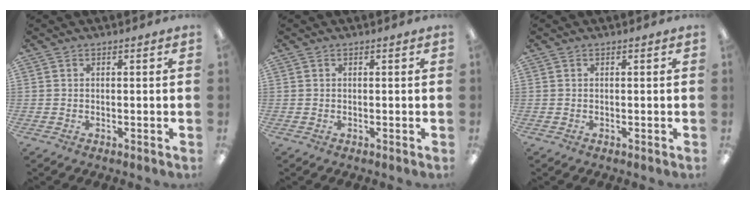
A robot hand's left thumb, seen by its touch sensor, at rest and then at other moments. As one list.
[{"total": 0.0}, {"total": 0.0}]